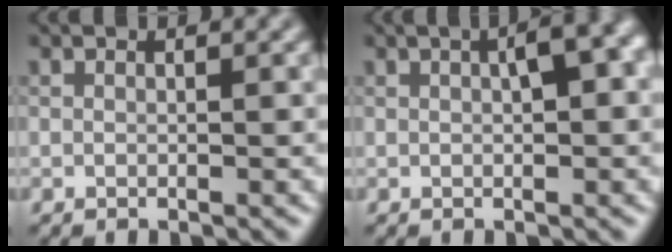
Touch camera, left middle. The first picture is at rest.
{"total": 4.6, "force": [1.1, 1.4, 4.2], "torque": [-0.059, 0.013, 0.013]}